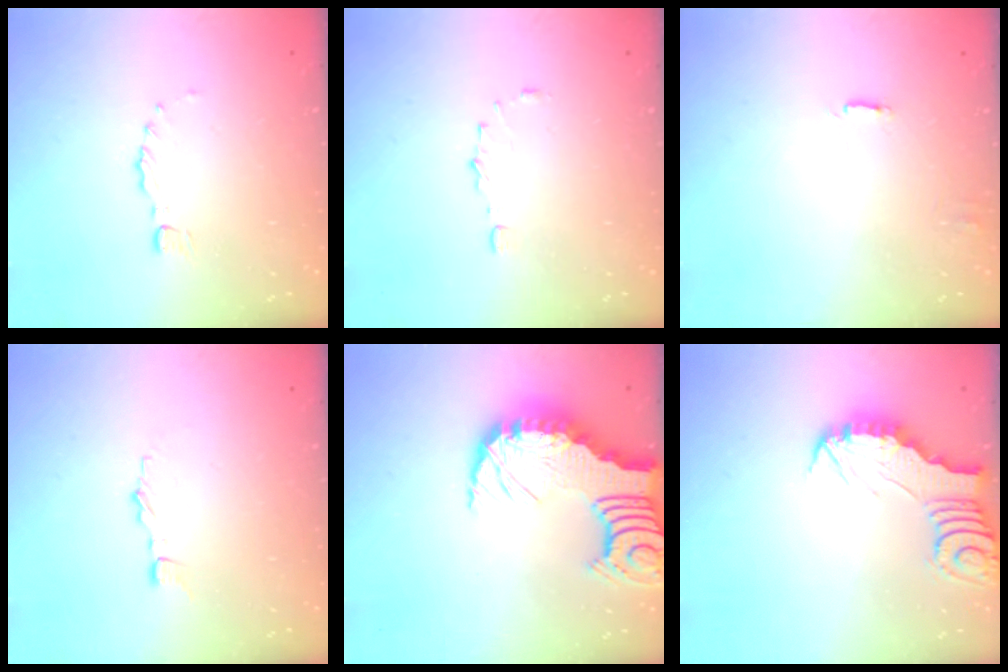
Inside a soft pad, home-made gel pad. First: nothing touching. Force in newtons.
{"total": 4.6, "press": 4.5, "slide": 0.6}
{"total": 2.0, "press": 2.0, "slide": 0.1}
{"total": 4.6, "press": 4.6, "slide": 0.6}
{"total": 10.0, "press": 9.9, "slide": 1.3}
{"total": 3.0, "press": 3.0, "slide": 0.3}